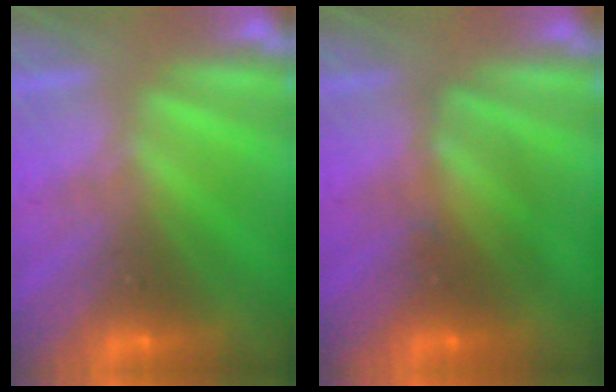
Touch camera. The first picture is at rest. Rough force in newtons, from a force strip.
{"total": 2.4}